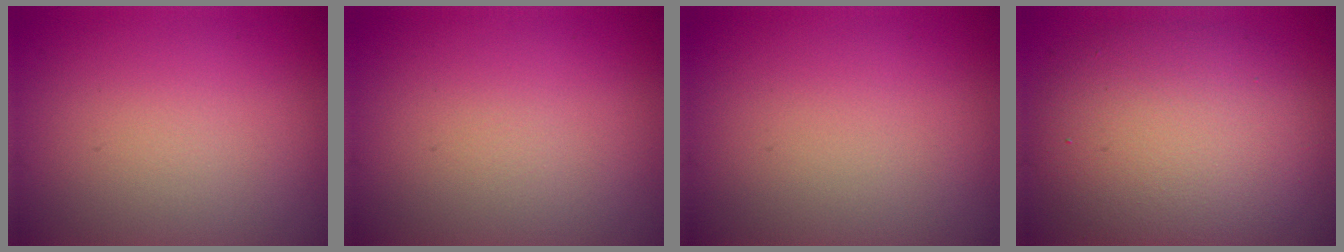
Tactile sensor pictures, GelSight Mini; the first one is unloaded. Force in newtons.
{"total": 0.0}
{"total": 0.0}
{"total": 8.7, "press": 8.7, "slide": 0.6}